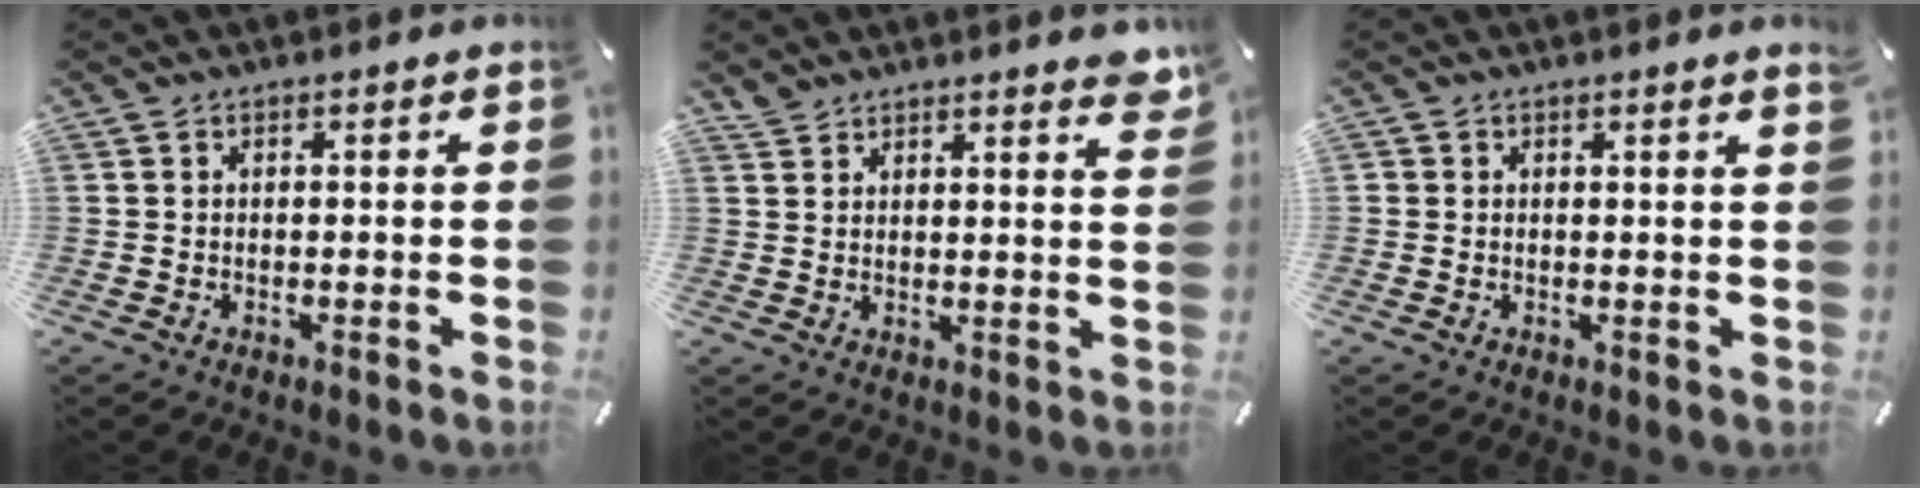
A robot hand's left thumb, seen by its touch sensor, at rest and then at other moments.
{"total": 5.0, "force": [4.4, 1.5, 1.7], "torque": [-0.030, -0.022, 0.081]}
{"total": 0.6, "force": [0.6, 0.0, 0.2], "torque": [-0.004, -0.001, 0.011]}